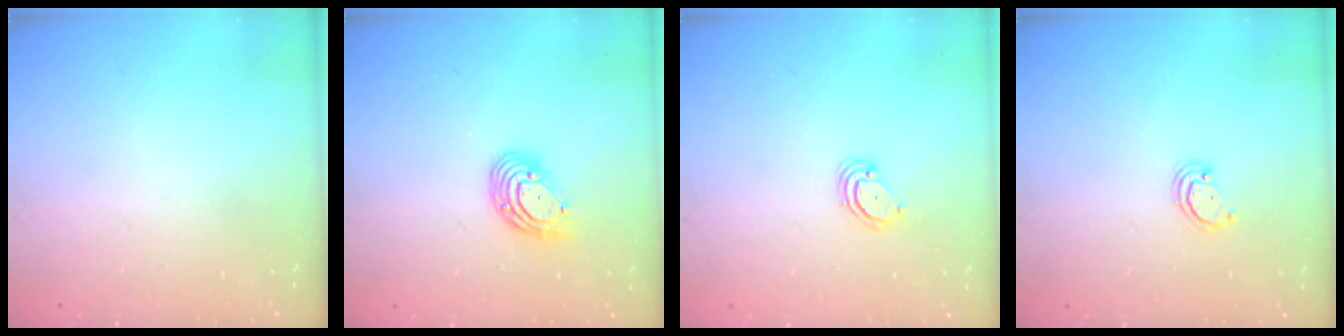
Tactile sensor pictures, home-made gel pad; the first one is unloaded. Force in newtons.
{"total": 9.0, "press": 8.8, "slide": 1.9}
{"total": 3.5, "press": 3.5, "slide": 0.3}
{"total": 2.5, "press": 2.4, "slide": 0.2}